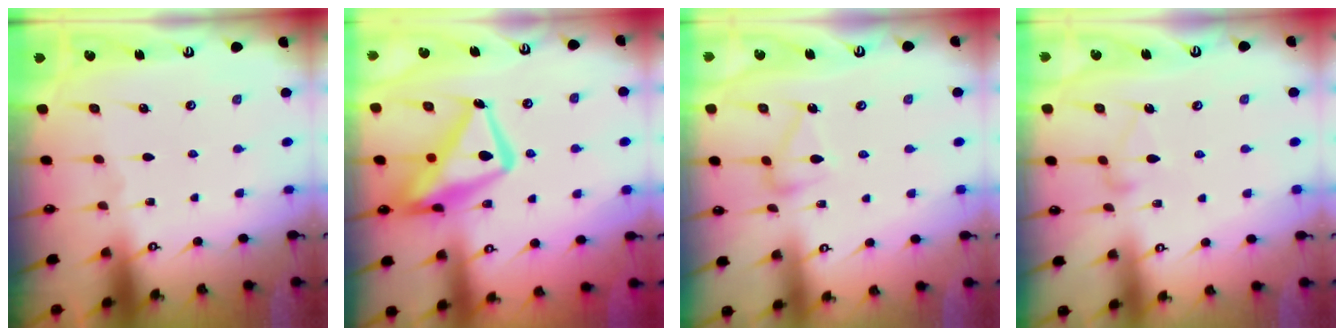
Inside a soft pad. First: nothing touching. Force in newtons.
{"total": 17.3, "press": 17.2, "slide": 1.9}
{"total": 8.1, "press": 8.1, "slide": 0.5}
{"total": 7.7, "press": 7.7, "slide": 0.4}